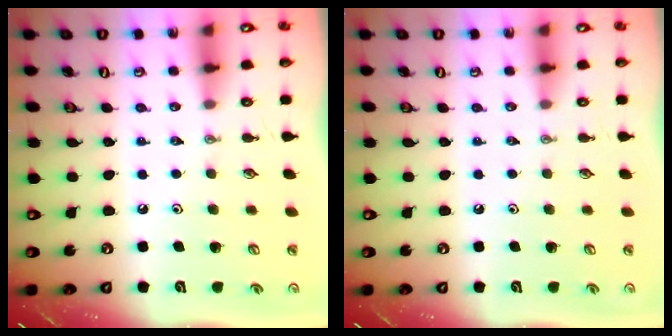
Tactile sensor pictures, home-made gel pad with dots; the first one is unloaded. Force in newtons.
{"total": 0.0}